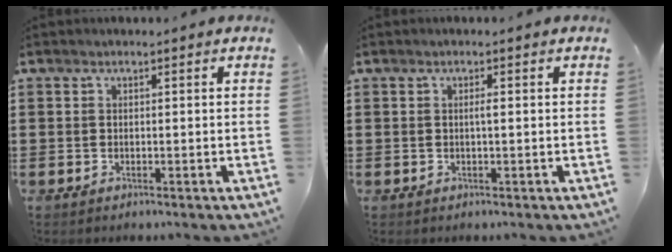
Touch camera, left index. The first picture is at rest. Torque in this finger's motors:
{"motor_torque": [0.09, 0.04, 0.00, 0.03]}